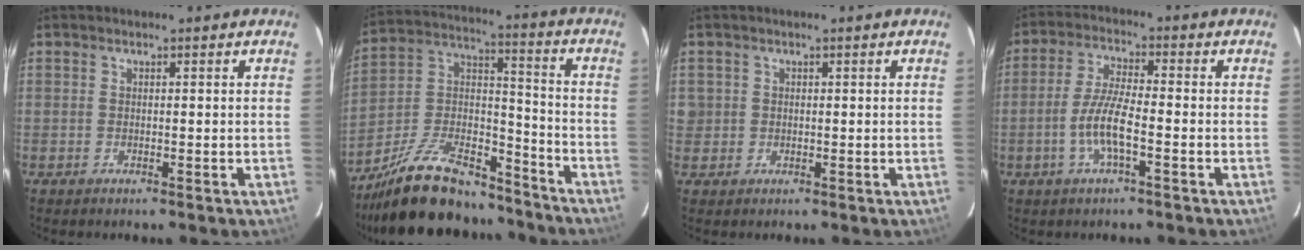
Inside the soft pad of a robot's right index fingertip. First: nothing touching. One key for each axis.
{"total": 22.9, "fx": -17.5, "fy": 8.7, "fz": 11.9, "tx": -0.235, "ty": 0.021, "tz": -0.278}
{"total": 2.0, "fx": 0.1, "fy": 2.0, "fz": 0.1, "tx": 0.006, "ty": 0.006, "tz": 0.002}
{"total": 7.1, "fx": -2.6, "fy": 1.2, "fz": 6.5, "tx": -0.135, "ty": -0.001, "tz": -0.051}